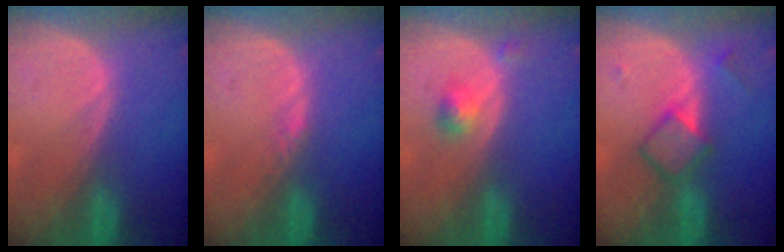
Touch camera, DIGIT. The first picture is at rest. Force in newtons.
{"total": 1.0, "press": 0.8, "slide": 0.6}
{"total": 2.4, "press": 2.1, "slide": 1.1}
{"total": 4.7, "press": 4.6, "slide": 0.6}